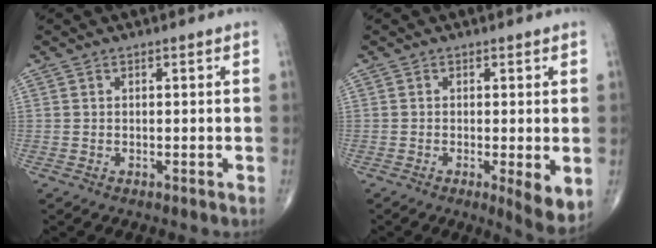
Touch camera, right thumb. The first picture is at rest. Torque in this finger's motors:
{"motor_torque": [0.51, 0.86, 0.23, -0.28, 0.14]}